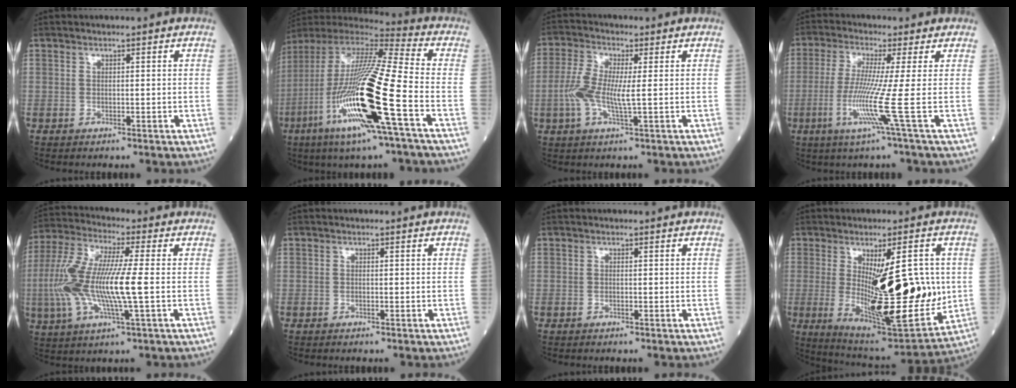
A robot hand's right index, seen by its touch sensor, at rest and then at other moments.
{"total": 24.7, "force": [-7.8, 1.6, 23.4], "torque": [-0.493, -0.046, -0.153]}
{"total": 6.5, "force": [-0.4, 1.1, 6.4], "torque": [-0.152, 0.000, -0.014]}
{"total": 8.0, "force": [-2.0, -2.4, 7.4], "torque": [-0.157, -0.025, -0.044]}
{"total": 14.6, "force": [-1.3, 2.1, 14.4], "torque": [-0.322, 0.001, -0.028]}
{"total": 0.0}
{"total": 0.0}
{"total": 19.7, "force": [0.4, 4.8, 19.2], "torque": [-0.315, -0.029, 0.023]}